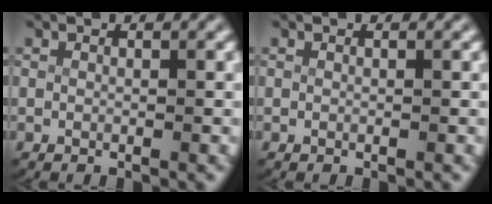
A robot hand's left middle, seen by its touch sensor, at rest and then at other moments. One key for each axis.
{"total": 0.0}